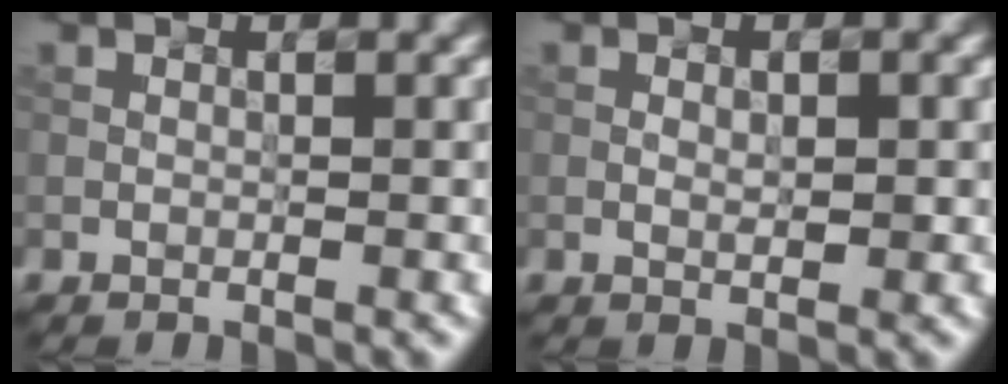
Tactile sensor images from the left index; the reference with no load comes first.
{"total": 1.0, "force": [0.0, 0.1, 1.0], "torque": [-0.024, 0.002, 0.007]}